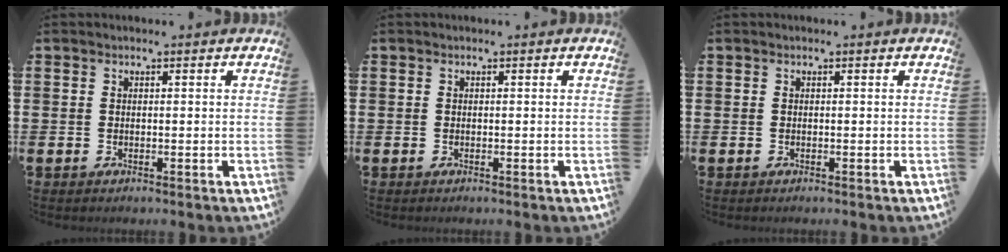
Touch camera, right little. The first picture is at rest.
{"total": 0.0}
{"total": 0.0}